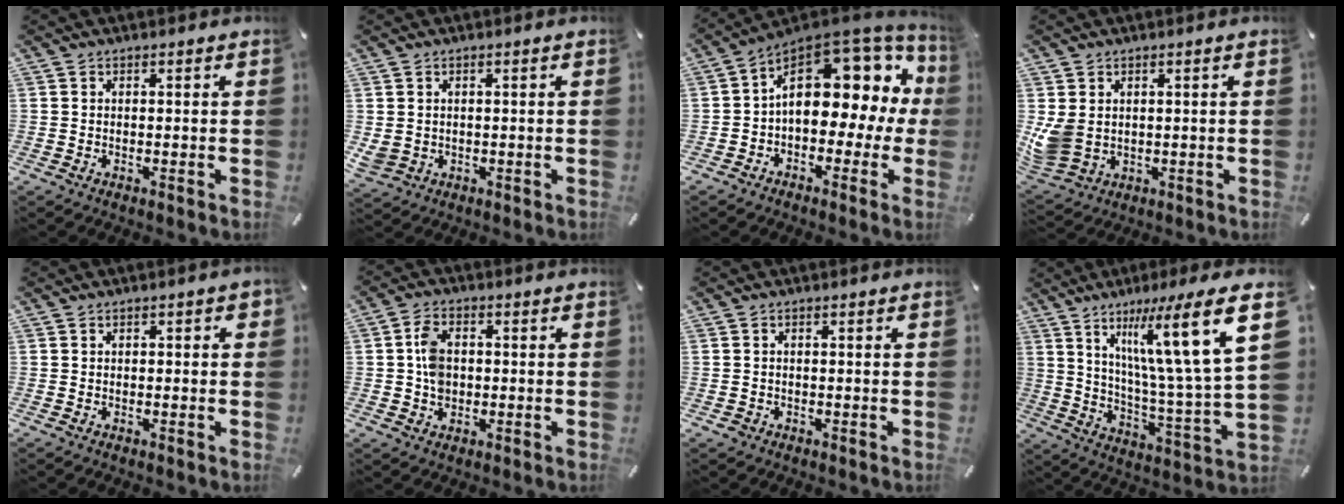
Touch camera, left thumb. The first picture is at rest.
{"total": 2.6, "force": [0.5, 2.4, 0.9], "torque": [-0.027, 0.002, 0.007]}
{"total": 16.1, "force": [5.4, 10.2, 11.3], "torque": [-0.141, -0.044, 0.090]}
{"total": 7.0, "force": [0.9, 5.7, 4.0], "torque": [-0.092, 0.001, 0.020]}
{"total": 1.2, "force": [-0.1, 0.5, 1.0], "torque": [-0.011, -0.001, -0.004]}
{"total": 5.8, "force": [0.1, 4.4, 3.8], "torque": [-0.078, 0.004, -0.002]}
{"total": 1.0, "force": [-0.3, 0.9, 0.4], "torque": [-0.008, 0.004, -0.009]}
{"total": 21.8, "force": [11.3, 3.2, 18.4], "torque": [-0.298, -0.065, 0.161]}